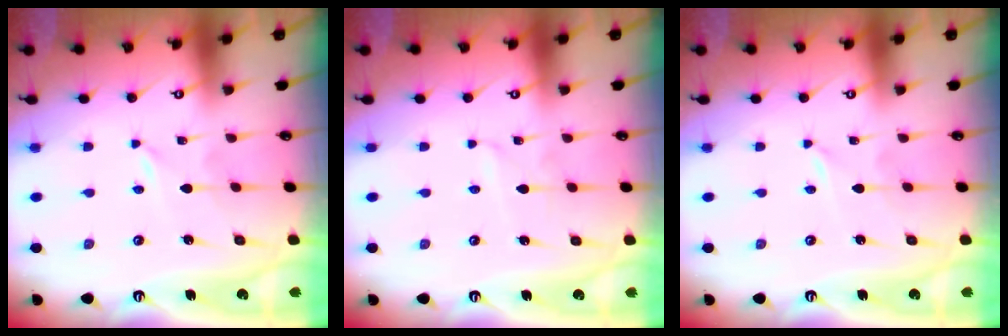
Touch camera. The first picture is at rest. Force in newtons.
{"total": 0.9, "press": 0.9, "slide": 0.1}
{"total": 0.0}